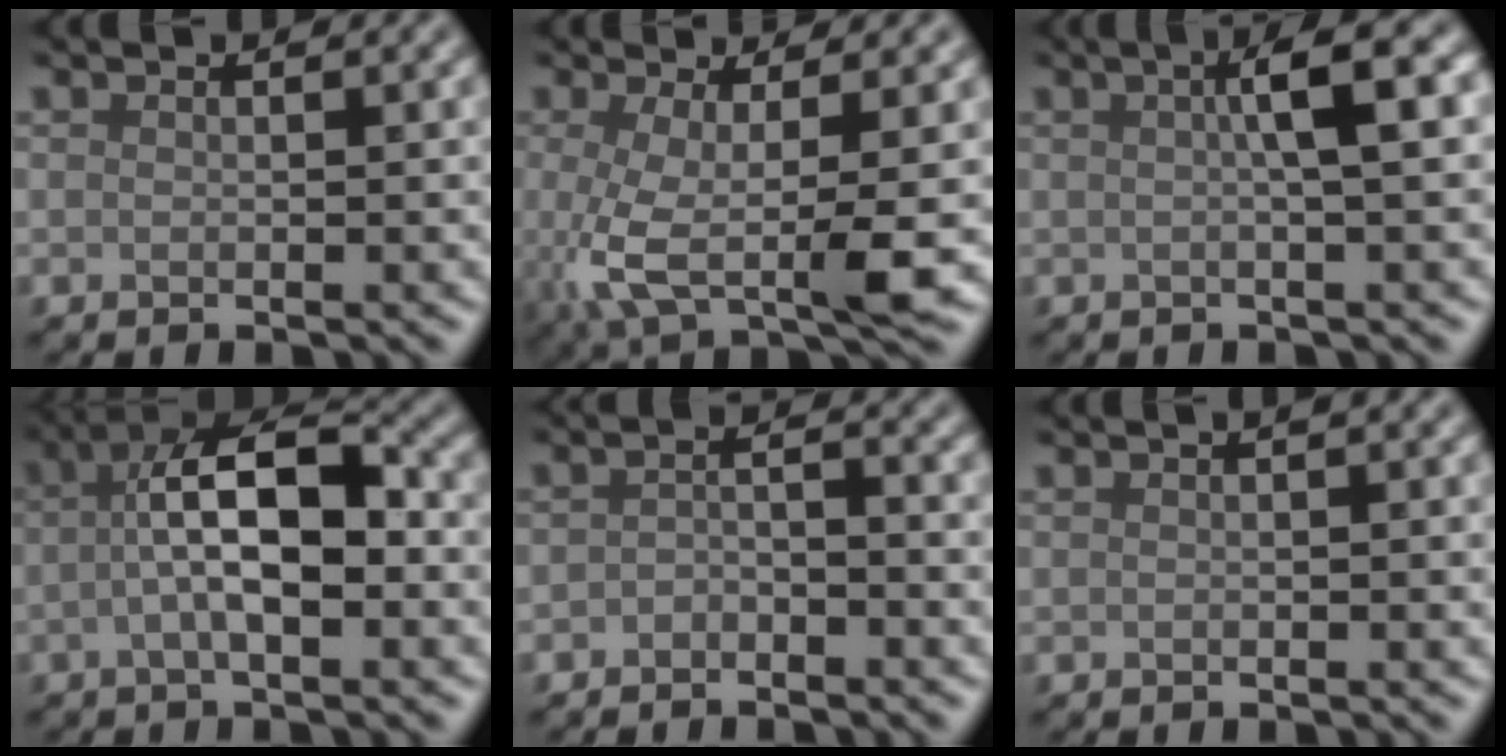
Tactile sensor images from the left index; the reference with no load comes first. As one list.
[{"total": 5.7, "force": [-0.5, 1.5, 5.5], "torque": [-0.105, -0.009, -0.010]}, {"total": 4.4, "force": [0.9, 0.7, 4.2], "torque": [-0.058, 0.016, 0.009]}, {"total": 7.5, "force": [-0.3, 2.8, 7.0], "torque": [-0.121, 0.019, -0.014]}, {"total": 1.7, "force": [-1.2, 0.6, 1.0], "torque": [-0.022, 0.004, -0.026]}, {"total": 1.0, "force": [0.3, 0.0, 1.0], "torque": [-0.018, 0.007, -0.001]}]